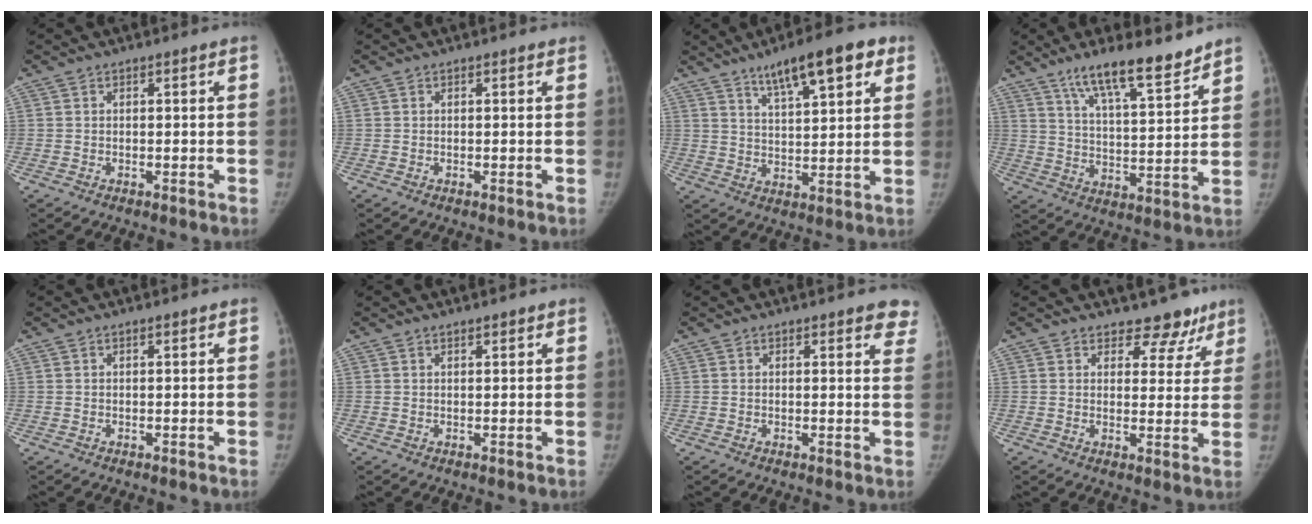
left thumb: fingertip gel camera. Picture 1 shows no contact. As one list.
[{"total": 0.0}, {"total": 13.1, "force": [7.7, 3.9, 9.8], "torque": [-0.125, -0.024, 0.118]}, {"total": 13.4, "force": [10.2, 3.0, 8.2], "torque": [-0.116, -0.062, 0.175]}, {"total": 0.0}, {"total": 0.9, "force": [0.8, 0.3, 0.2], "torque": [-0.004, -0.005, 0.011]}, {"total": 5.4, "force": [4.2, 1.9, 2.9], "torque": [-0.001, -0.016, 0.033]}, {"total": 7.5, "force": [6.0, 4.4, 1.2], "torque": [0.028, -0.035, 0.065]}]